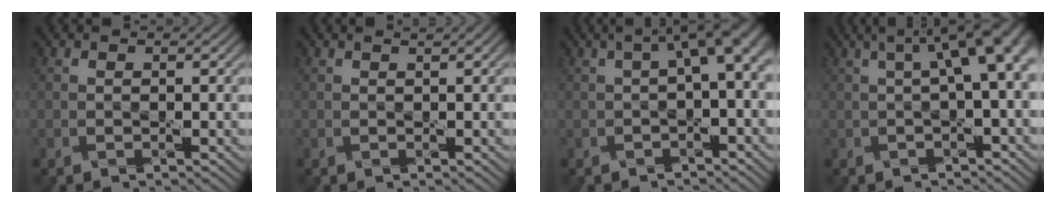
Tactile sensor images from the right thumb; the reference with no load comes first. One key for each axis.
{"total": 1.1, "fx": 0.8, "fy": 0.2, "fz": 0.8, "tx": -0.016, "ty": 0.000, "tz": 0.006}
{"total": 5.5, "fx": 0.7, "fy": 1.5, "fz": 5.2, "tx": -0.068, "ty": 0.017, "tz": 0.008}
{"total": 8.0, "fx": 1.5, "fy": 2.4, "fz": 7.5, "tx": -0.088, "ty": 0.024, "tz": 0.021}